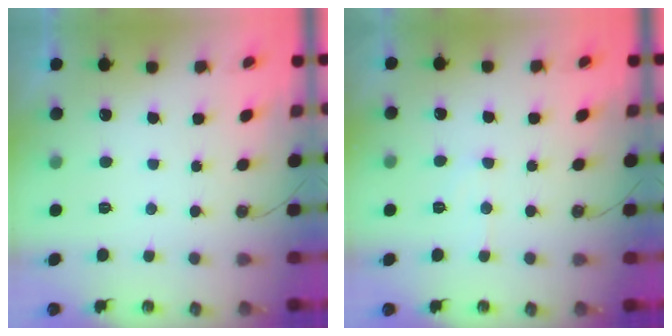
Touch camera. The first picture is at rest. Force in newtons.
{"total": 5.9, "press": 5.9, "slide": 0.3}